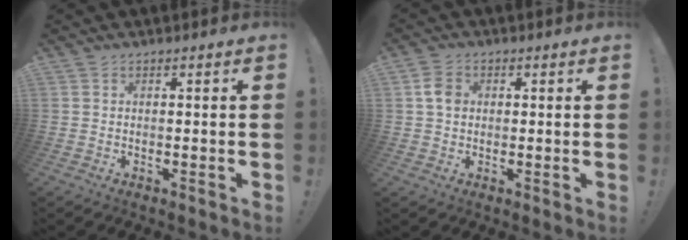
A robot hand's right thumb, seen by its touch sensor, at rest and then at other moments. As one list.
[{"total": 5.2, "force": [0.7, 4.3, 2.9], "torque": [-0.035, 0.007, 0.013]}]